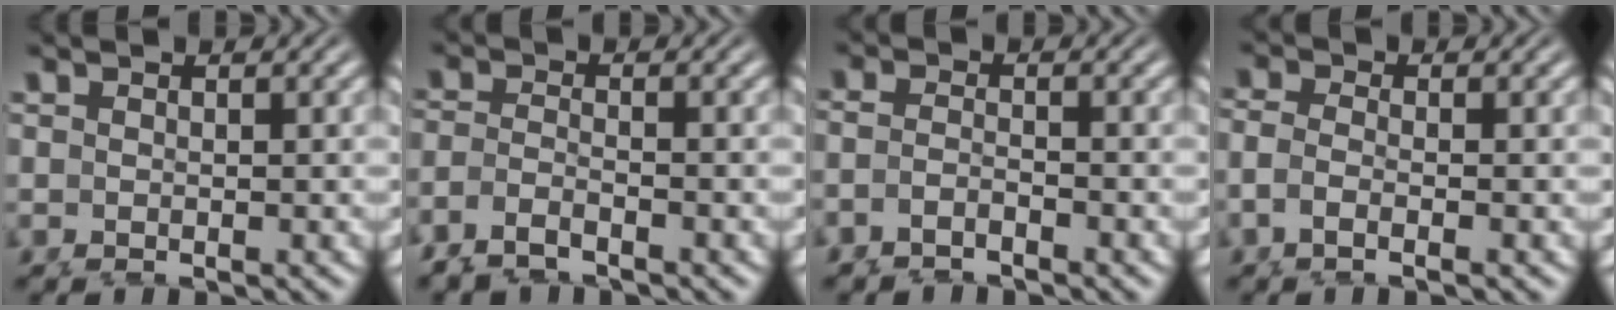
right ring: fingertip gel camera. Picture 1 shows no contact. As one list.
[{"total": 4.6, "force": [-1.9, 3.8, 1.6], "torque": [-0.057, -0.019, -0.030]}, {"total": 2.5, "force": [-1.3, 1.8, 1.0], "torque": [-0.032, -0.013, -0.021]}, {"total": 3.4, "force": [-0.5, 2.6, 2.1], "torque": [-0.065, -0.017, -0.005]}]